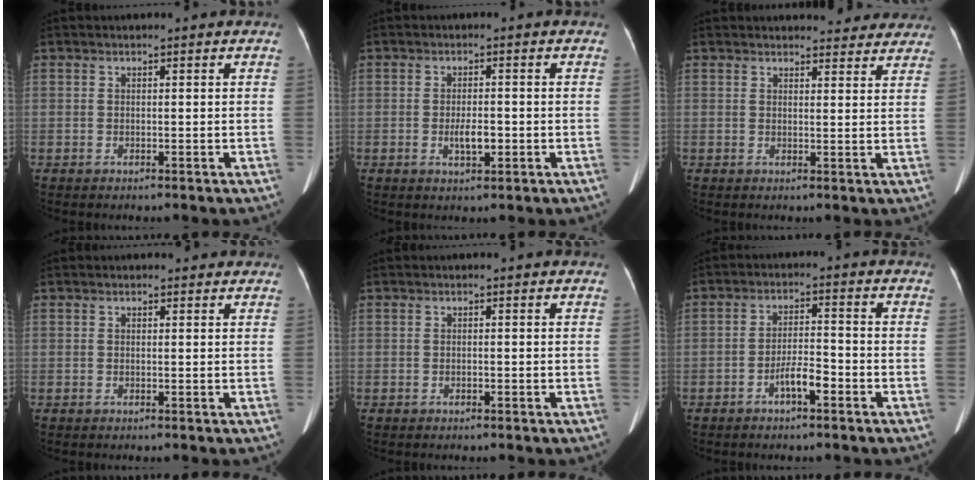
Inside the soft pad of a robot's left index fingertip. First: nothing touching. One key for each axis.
{"total": 3.1, "fx": -0.9, "fy": 1.0, "fz": 2.8, "tx": -0.052, "ty": 0.001, "tz": -0.012}
{"total": 8.4, "fx": 7.9, "fy": 2.4, "fz": 1.8, "tx": 0.004, "ty": 0.000, "tz": 0.072}
{"total": 1.4, "fx": 1.2, "fy": 0.7, "fz": 0.2, "tx": 0.000, "ty": 0.005, "tz": 0.008}
{"total": 0.0}
{"total": 4.2, "fx": -2.4, "fy": 0.9, "fz": 3.2, "tx": -0.061, "ty": 0.008, "tz": -0.045}